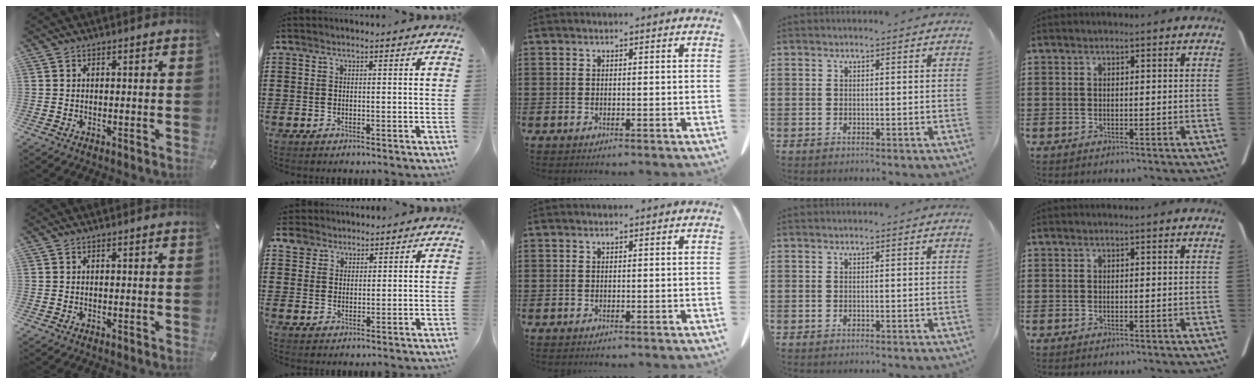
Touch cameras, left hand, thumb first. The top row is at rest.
{"index": {"total": 3.7, "force": [2.6, 2.6, 0.3], "torque": [-0.016, 0.006, 0.047]}}